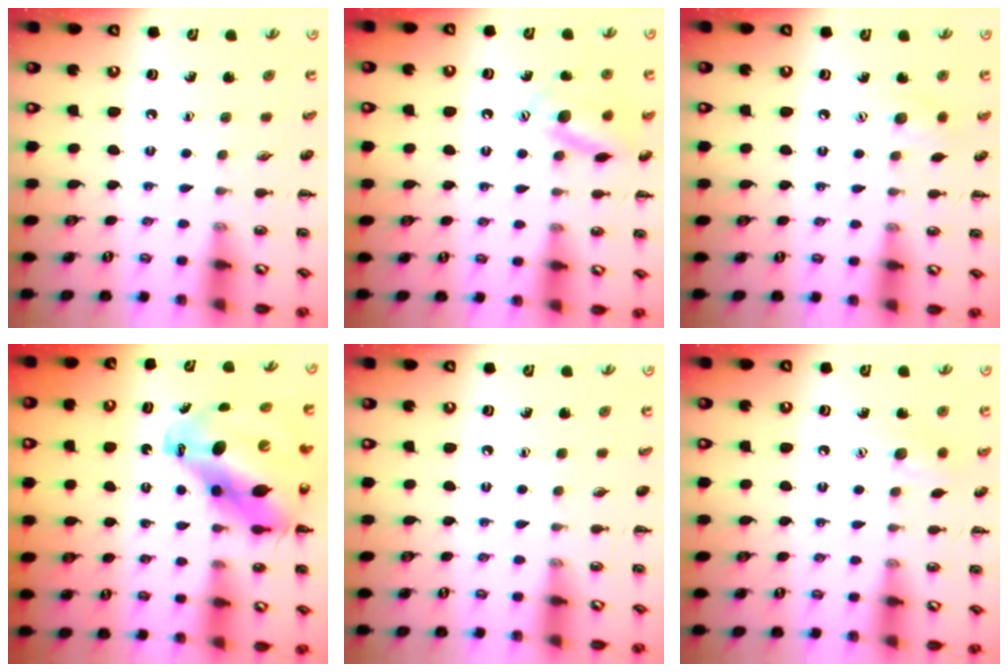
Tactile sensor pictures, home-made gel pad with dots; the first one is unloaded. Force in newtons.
{"total": 14.1, "press": 14.0, "slide": 1.0}
{"total": 6.9, "press": 6.7, "slide": 1.7}
{"total": 15.8, "press": 15.2, "slide": 4.5}
{"total": 0.0}
{"total": 8.3, "press": 8.2, "slide": 1.3}